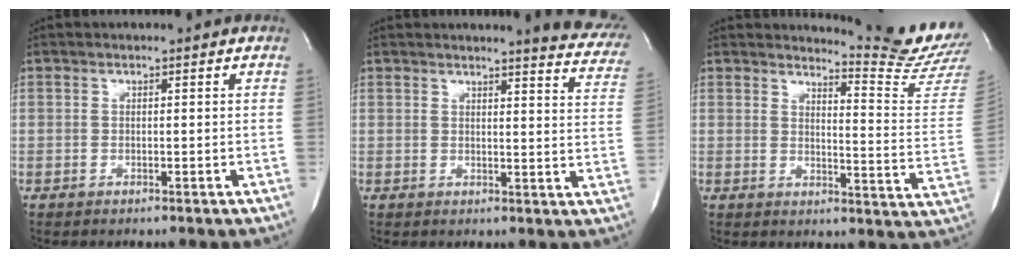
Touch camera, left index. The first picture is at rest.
{"total": 11.4, "force": [10.4, 0.8, 4.5], "torque": [-0.036, -0.068, 0.086]}
{"total": 11.9, "force": [11.6, -2.8, 0.5], "torque": [-0.013, -0.139, 0.131]}